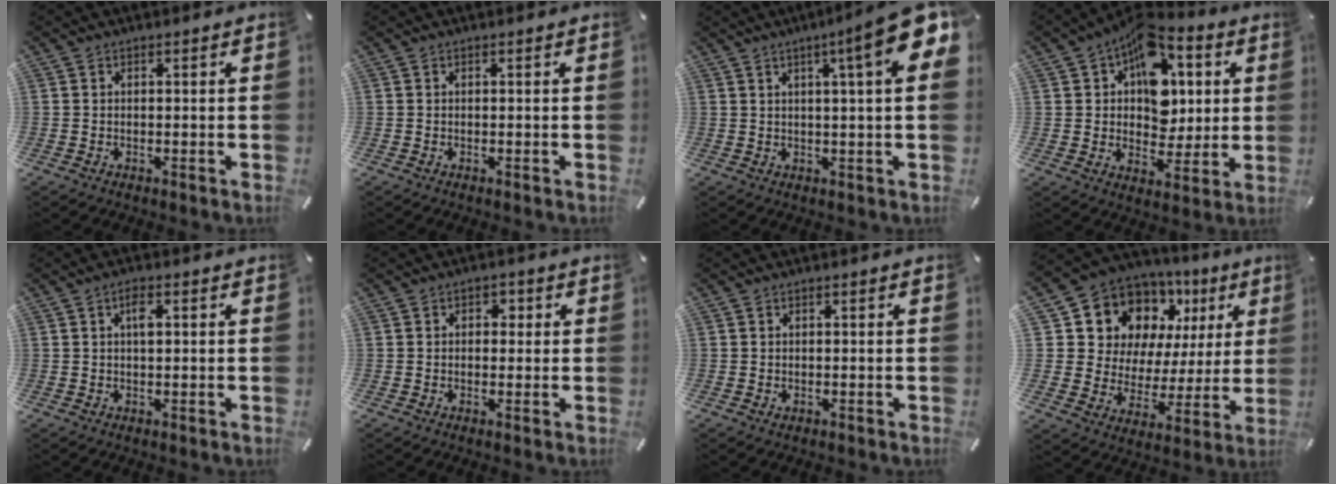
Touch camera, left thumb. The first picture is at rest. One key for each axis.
{"total": 0.0}
{"total": 12.6, "fx": 5.7, "fy": 0.9, "fz": 11.2, "tx": -0.169, "ty": -0.029, "tz": 0.085}
{"total": 15.1, "fx": 5.8, "fy": 11.0, "fz": 8.7, "tx": -0.130, "ty": -0.037, "tz": 0.107}
{"total": 3.0, "fx": 0.9, "fy": 1.1, "fz": 2.6, "tx": -0.047, "ty": 0.005, "tz": 0.010}
{"total": 2.5, "fx": -0.1, "fy": 2.0, "fz": 1.5, "tx": -0.014, "ty": 0.003, "tz": -0.010}
{"total": 0.5, "fx": -0.1, "fy": 0.5, "fz": 0.3, "tx": -0.004, "ty": 0.001, "tz": -0.003}
{"total": 13.3, "fx": 7.8, "fy": 9.9, "fz": 4.3, "tx": -0.076, "ty": -0.069, "tz": 0.142}